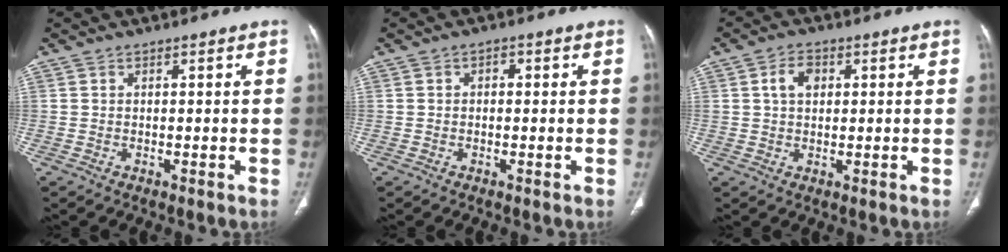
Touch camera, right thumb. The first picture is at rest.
{"total": 1.2, "force": [0.1, 0.9, 0.8], "torque": [-0.004, 0.005, -0.003]}
{"total": 4.3, "force": [1.2, 3.0, 2.9], "torque": [-0.046, 0.005, 0.022]}